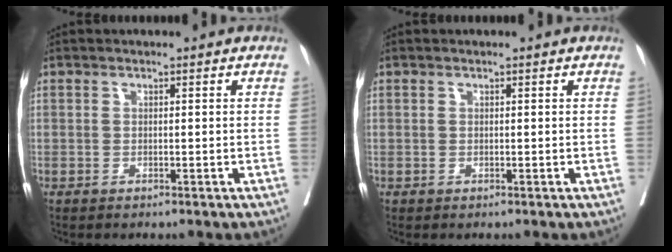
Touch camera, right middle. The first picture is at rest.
{"total": 0.0}